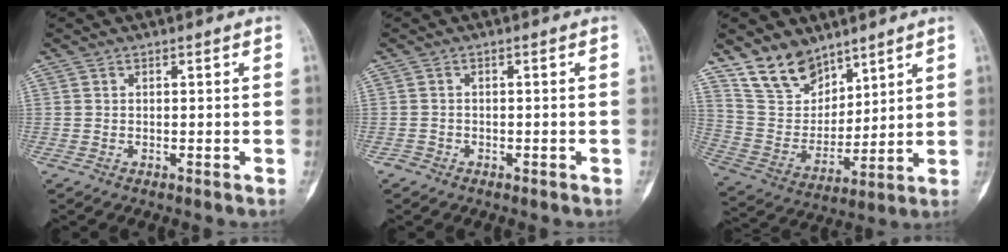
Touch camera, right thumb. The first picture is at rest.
{"total": 1.4, "force": [-1.0, 1.0, -0.2], "torque": [0.008, 0.005, -0.025]}
{"total": 12.4, "force": [9.2, 7.2, 3.9], "torque": [-0.042, -0.058, 0.194]}